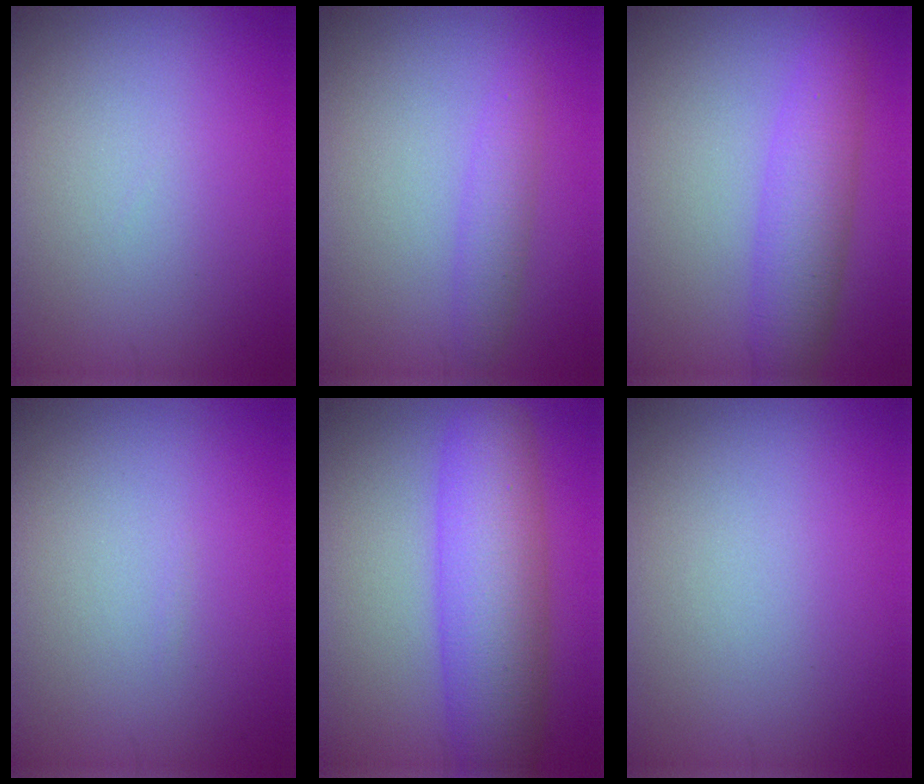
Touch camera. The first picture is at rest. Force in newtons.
{"total": 2.0, "press": 2.0, "slide": 0.2}
{"total": 4.3, "press": 4.3, "slide": 0.1}
{"total": 0.0}
{"total": 7.9, "press": 7.9, "slide": 0.1}
{"total": 0.0}